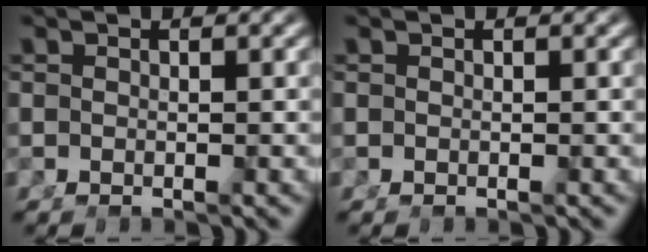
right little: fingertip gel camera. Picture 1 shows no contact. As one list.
[{"total": 0.0}]